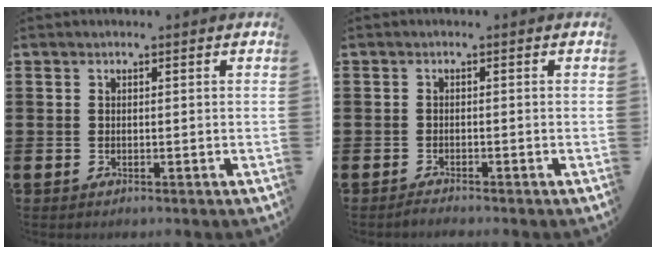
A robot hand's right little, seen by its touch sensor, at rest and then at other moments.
{"total": 0.9, "force": [-0.9, 0.0, 0.3], "torque": [-0.006, -0.003, -0.017]}